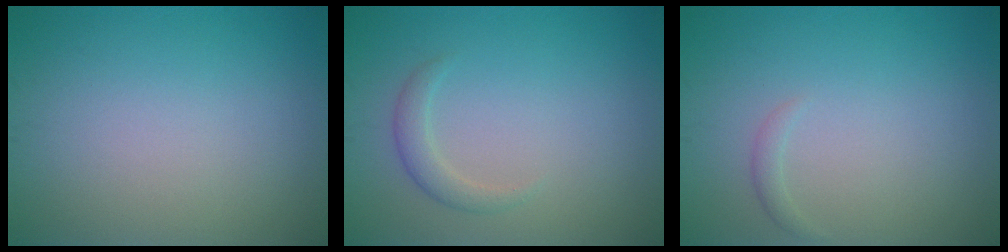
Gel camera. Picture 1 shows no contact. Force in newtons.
{"total": 1.6, "press": 1.6, "slide": 0.1}
{"total": 0.7, "press": 0.7, "slide": 0.0}